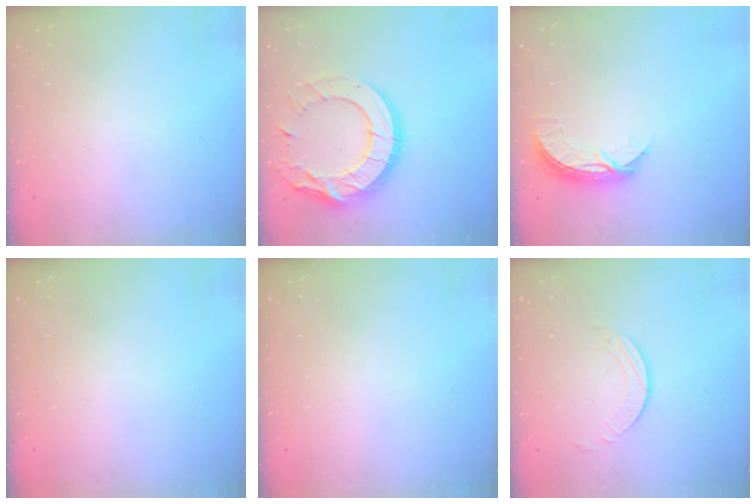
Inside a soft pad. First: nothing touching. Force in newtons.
{"total": 20.2, "press": 20.1, "slide": 1.7}
{"total": 7.2, "press": 7.2, "slide": 0.6}
{"total": 0.0}
{"total": 0.0}
{"total": 1.9, "press": 1.9, "slide": 0.2}